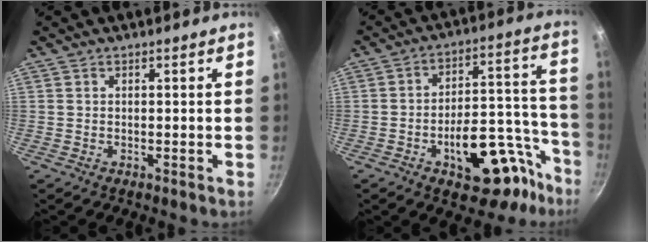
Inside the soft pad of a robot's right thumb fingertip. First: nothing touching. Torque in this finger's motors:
{"motor_torque": [2.08, 1.48, 1.17, -1.02, 0.31]}